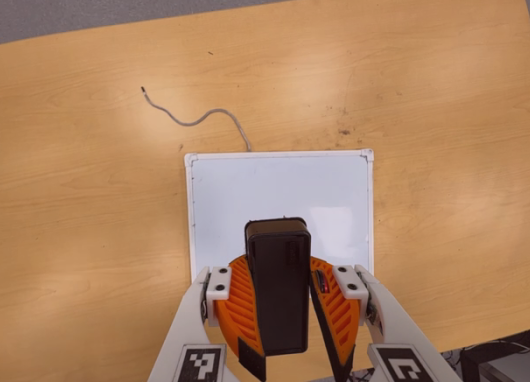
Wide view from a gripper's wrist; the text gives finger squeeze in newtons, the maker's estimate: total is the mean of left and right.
{"total": 10.0, "left": 10.0, "right": 10.0}